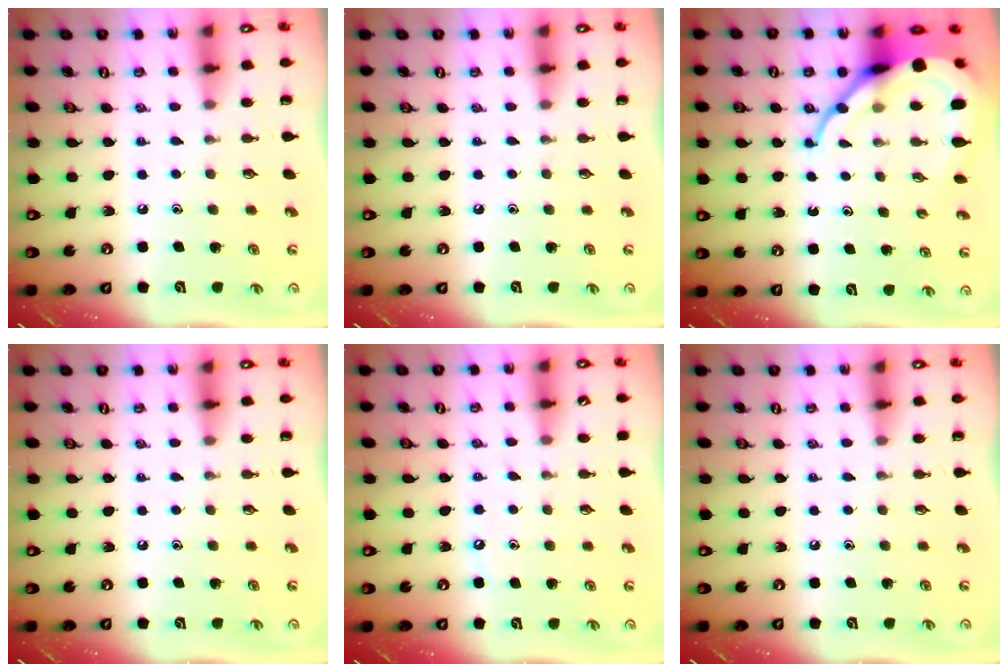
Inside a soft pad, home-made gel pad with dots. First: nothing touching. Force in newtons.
{"total": 0.0}
{"total": 12.9, "press": 12.8, "slide": 1.2}
{"total": 0.0}
{"total": 3.7, "press": 3.7, "slide": 0.3}
{"total": 0.0}